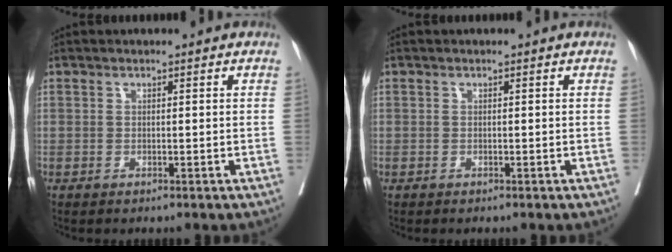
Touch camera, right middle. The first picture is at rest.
{"total": 0.0}